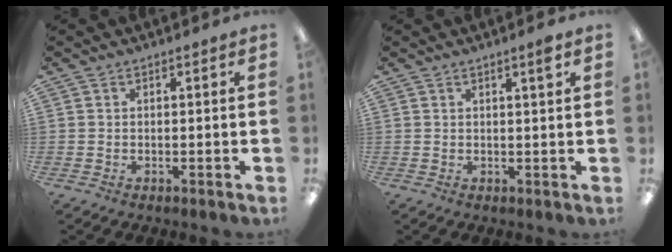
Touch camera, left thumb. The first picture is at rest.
{"total": 2.2, "force": [1.4, 0.0, 1.7], "torque": [-0.029, -0.003, 0.021]}